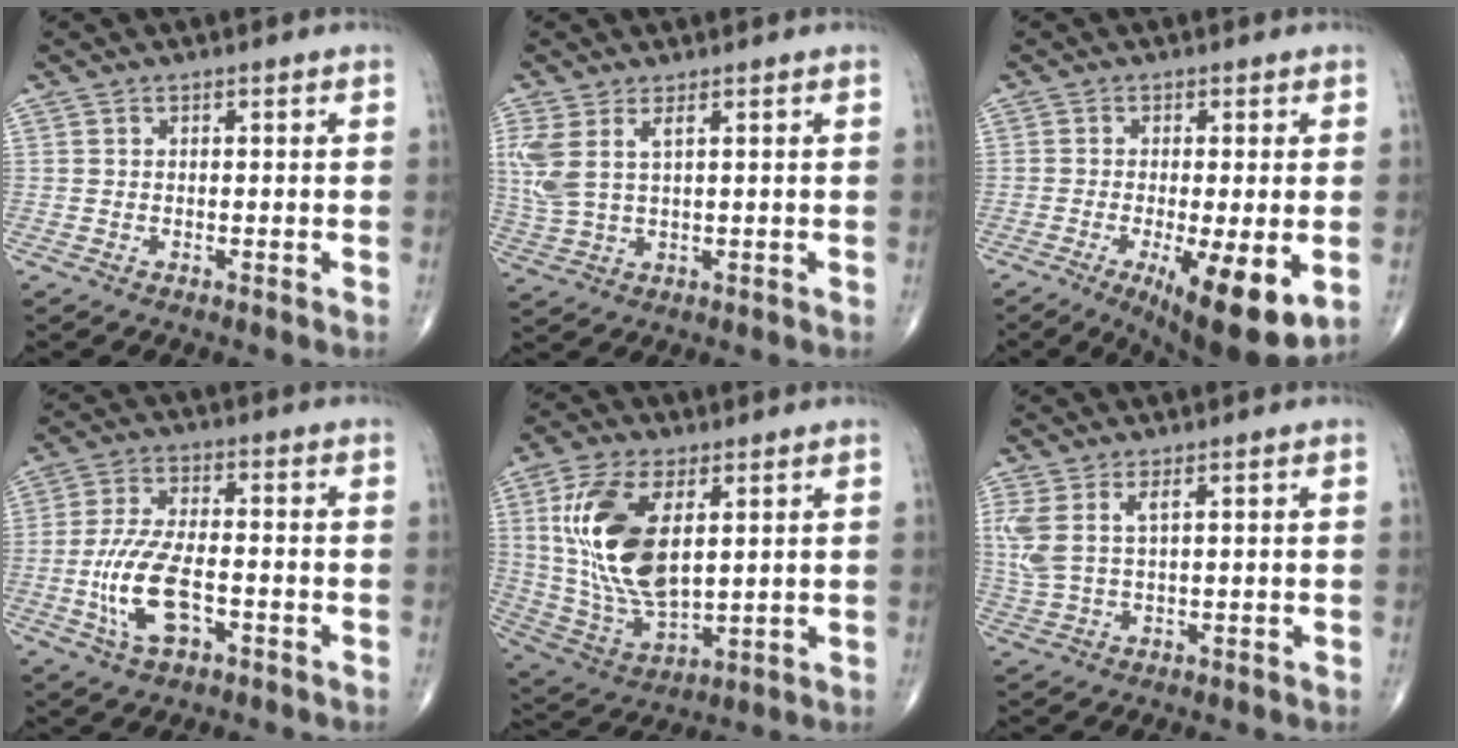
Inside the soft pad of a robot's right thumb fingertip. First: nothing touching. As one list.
[{"total": 6.8, "force": [2.6, 2.6, 5.7], "torque": [-0.156, -0.004, 0.062]}, {"total": 12.9, "force": [-3.8, 3.4, 11.8], "torque": [-0.171, -0.024, -0.051]}, {"total": 10.7, "force": [-3.0, 4.8, 9.1], "torque": [-0.189, 0.015, -0.057]}, {"total": 18.2, "force": [4.6, 8.9, 15.2], "torque": [-0.301, -0.022, 0.098]}, {"total": 5.8, "force": [2.3, 1.9, 5.0], "torque": [-0.139, -0.005, 0.055]}]